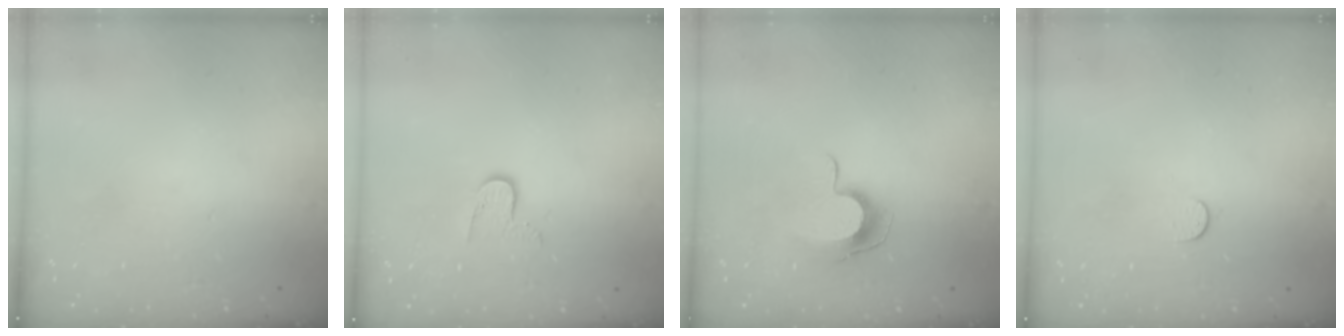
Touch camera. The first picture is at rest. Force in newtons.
{"total": 6.3, "press": 6.3, "slide": 0.5}
{"total": 9.2, "press": 9.2, "slide": 0.8}
{"total": 3.9, "press": 3.9, "slide": 0.5}